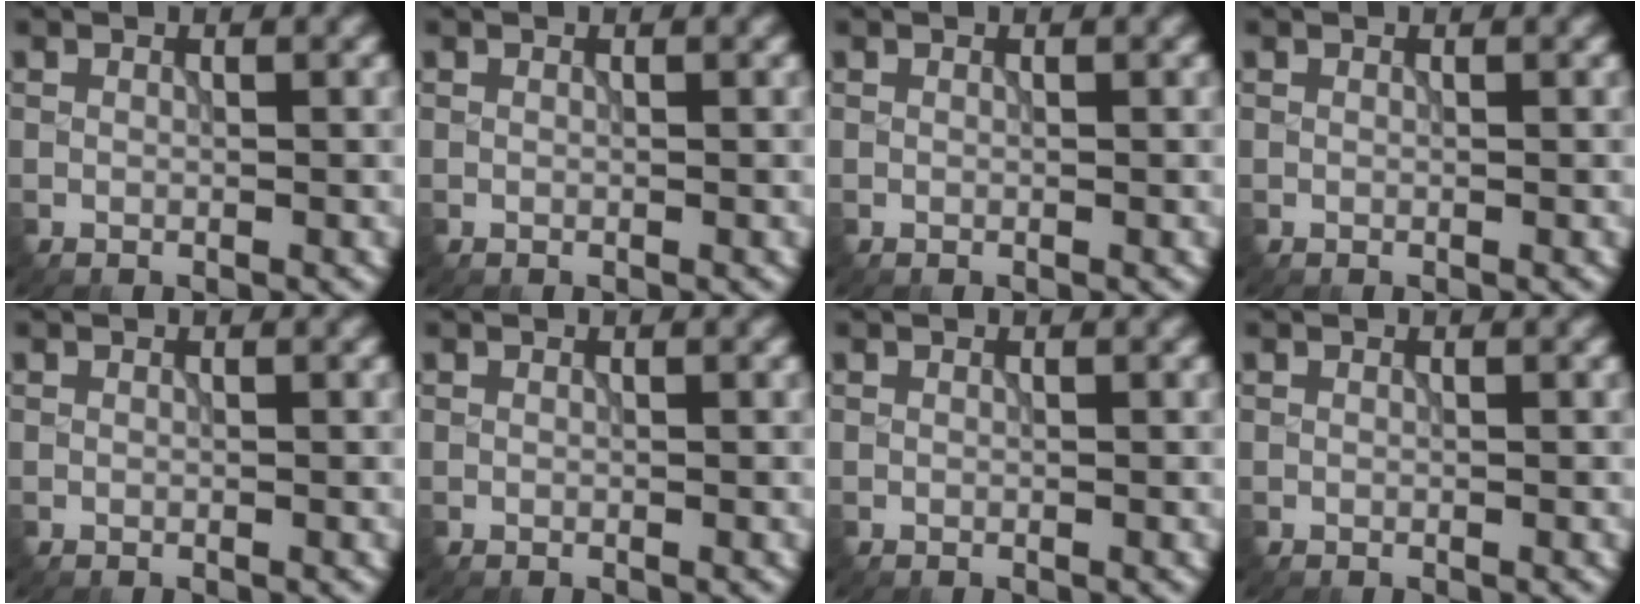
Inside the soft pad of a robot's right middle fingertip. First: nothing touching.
{"total": 0.0}
{"total": 0.0}
{"total": 0.0}
{"total": 0.0}
{"total": 0.0}
{"total": 0.0}
{"total": 0.0}